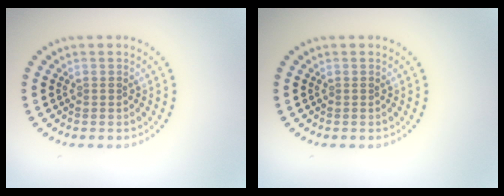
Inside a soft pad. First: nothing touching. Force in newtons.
{"total": 0.0}